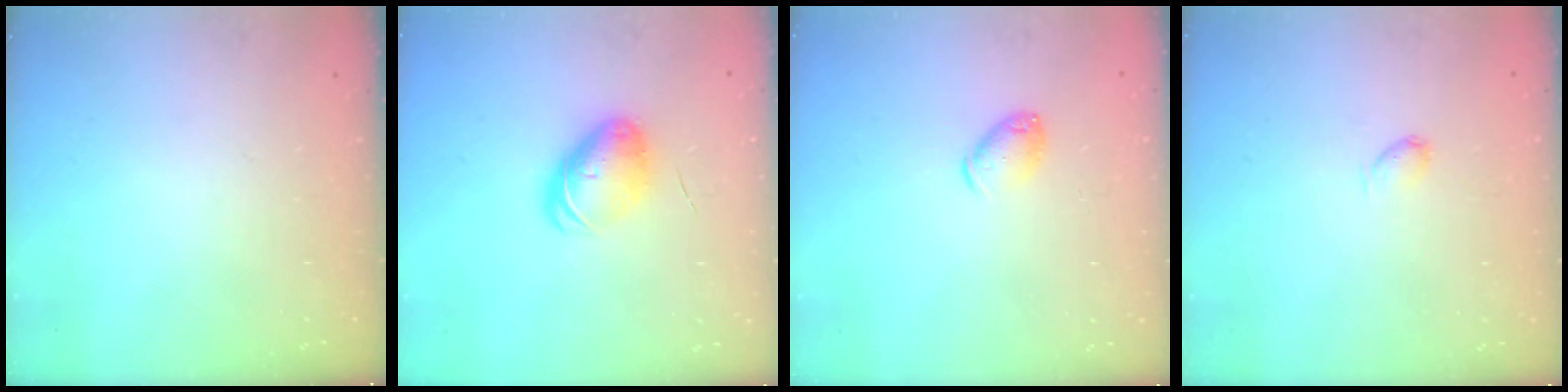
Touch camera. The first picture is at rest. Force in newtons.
{"total": 9.1, "press": 8.8, "slide": 2.0}
{"total": 6.3, "press": 6.3, "slide": 0.5}
{"total": 2.8, "press": 2.7, "slide": 0.4}